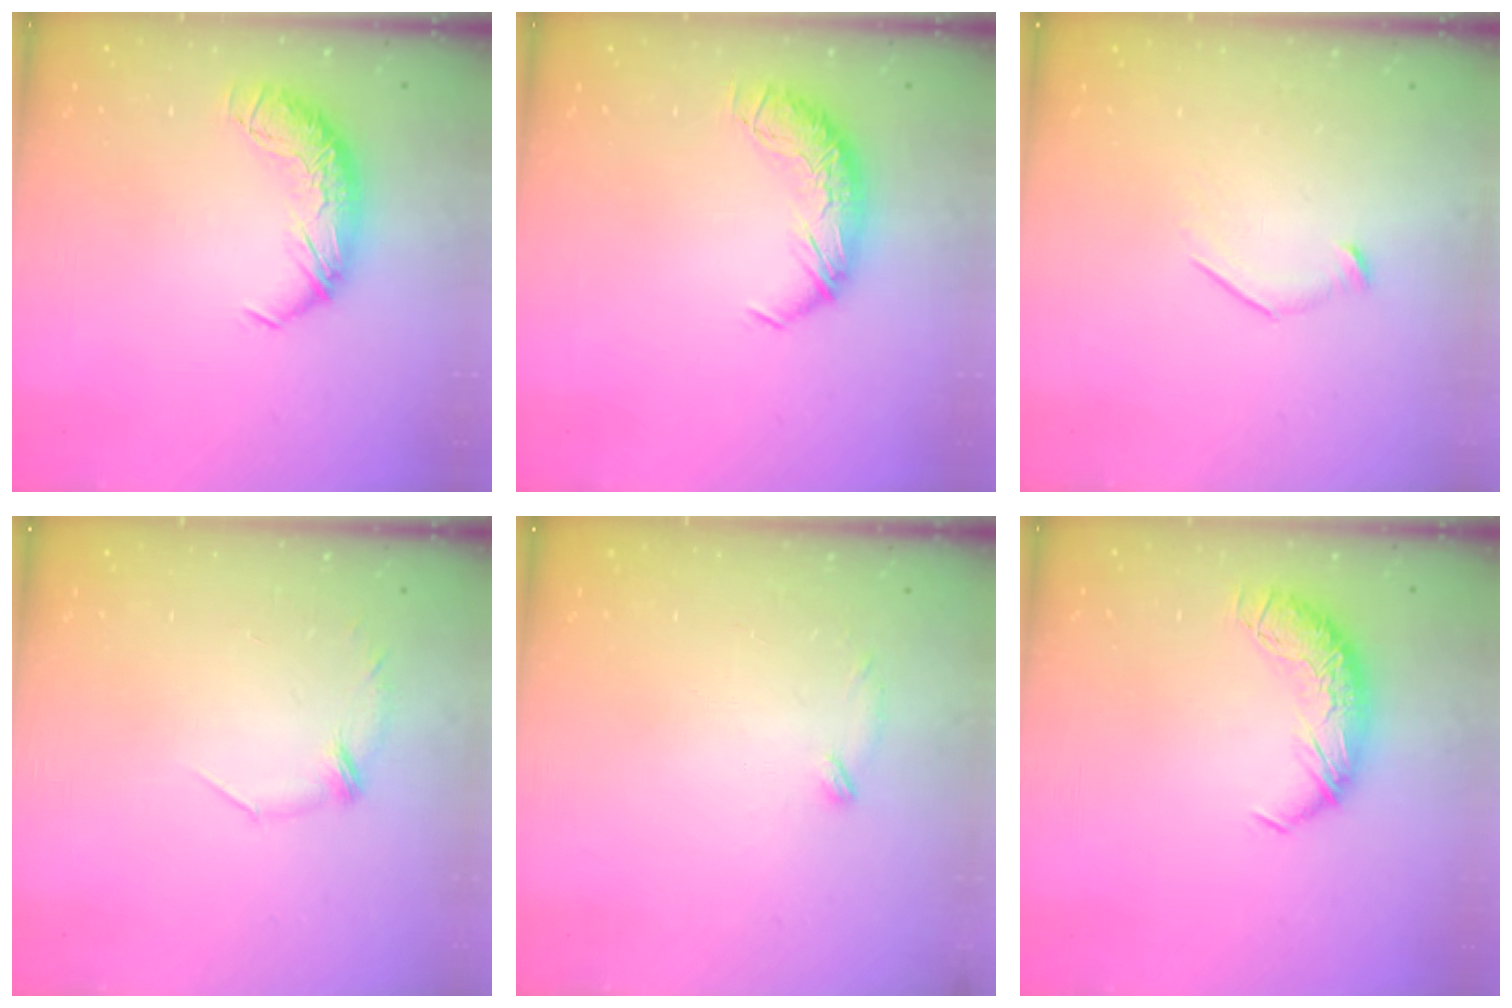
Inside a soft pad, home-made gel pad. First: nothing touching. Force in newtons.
{"total": 0.0}
{"total": 7.2, "press": 7.2, "slide": 0.8}
{"total": 6.1, "press": 6.0, "slide": 1.1}
{"total": 6.9, "press": 6.8, "slide": 0.8}
{"total": 0.0}